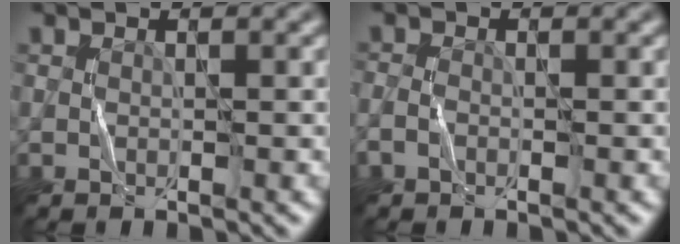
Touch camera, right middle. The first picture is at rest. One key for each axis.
{"total": 1.1, "fx": -0.6, "fy": 0.7, "fz": 0.6, "tx": -0.014, "ty": 0.001, "tz": -0.017}